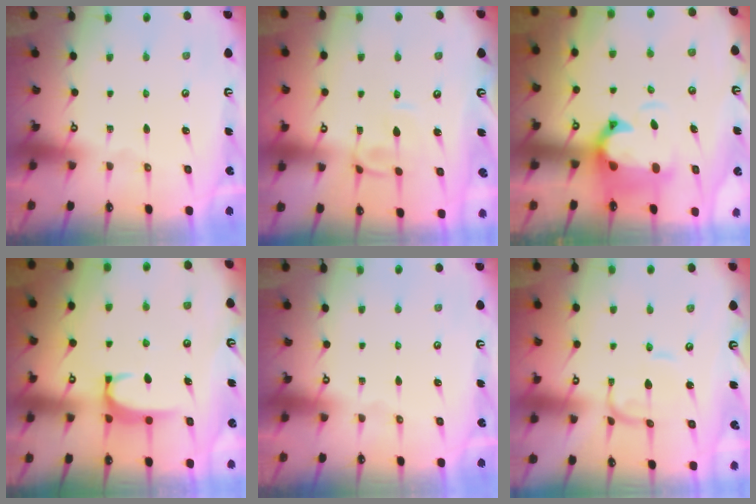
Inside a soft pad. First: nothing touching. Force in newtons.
{"total": 2.7, "press": 2.6, "slide": 0.4}
{"total": 3.0, "press": 2.7, "slide": 1.4}
{"total": 1.7, "press": 1.6, "slide": 0.5}
{"total": 0.0}
{"total": 1.6, "press": 1.6, "slide": 0.2}